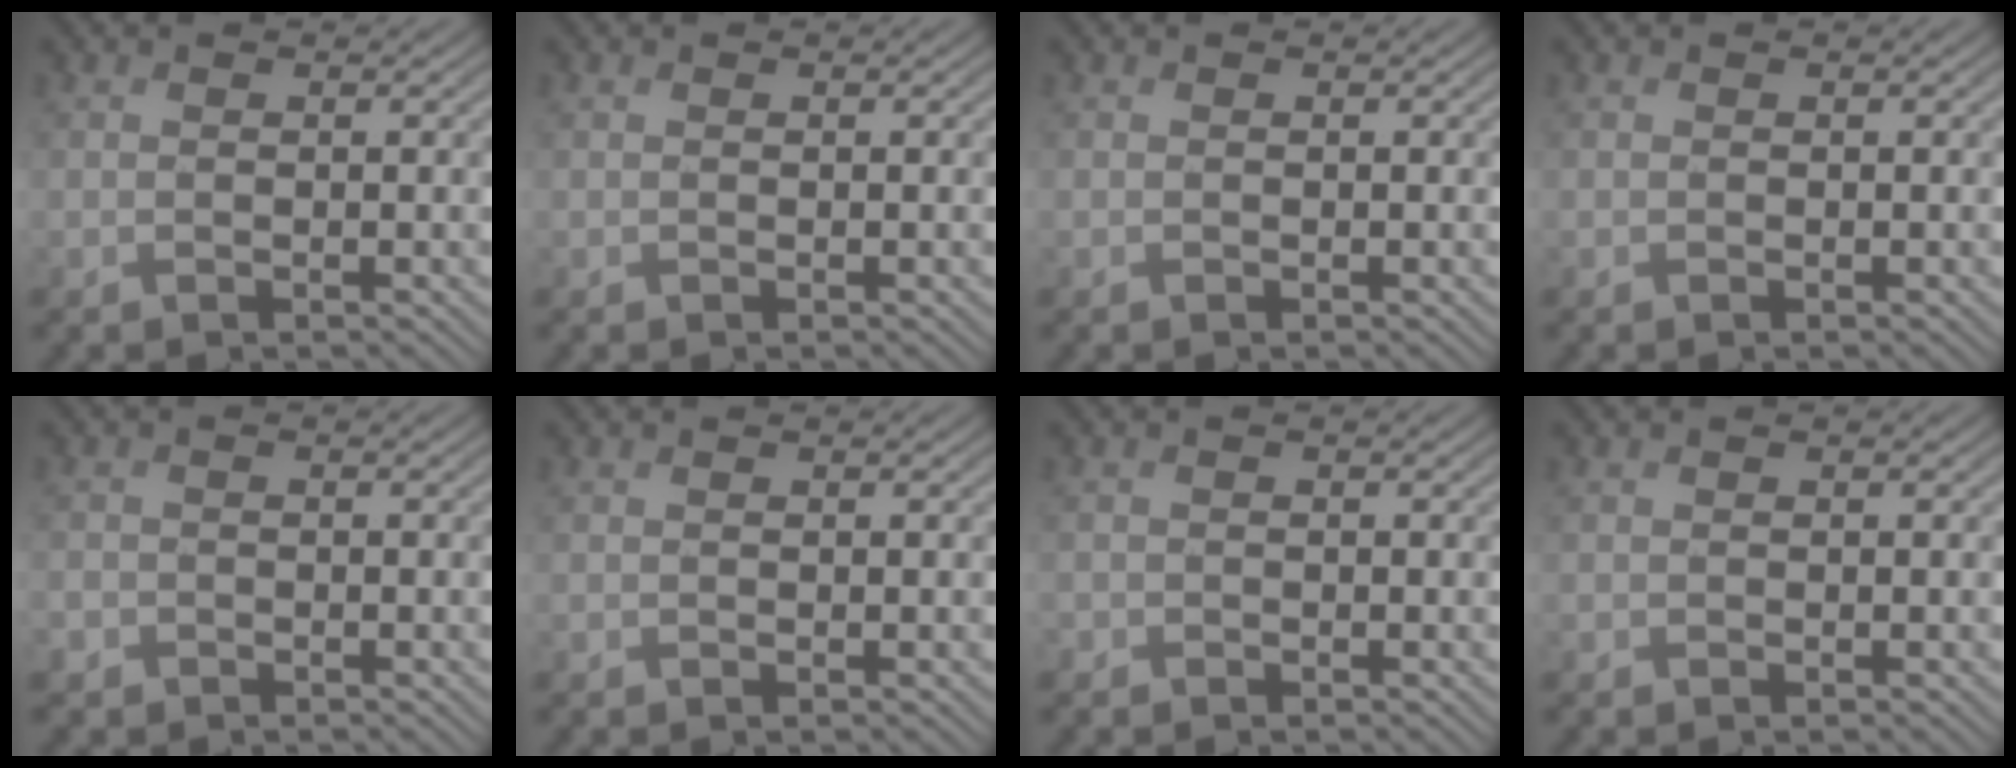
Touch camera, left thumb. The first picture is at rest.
{"total": 0.0}
{"total": 0.0}
{"total": 0.0}
{"total": 1.8, "force": [-1.2, 1.3, 0.4], "torque": [-0.011, -0.007, -0.030]}
{"total": 0.0}
{"total": 0.7, "force": [-0.6, 0.4, 0.0], "torque": [0.001, -0.002, -0.013]}
{"total": 0.0}